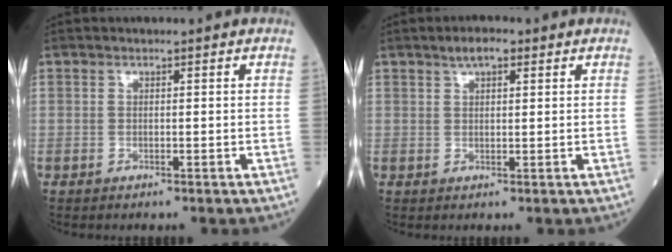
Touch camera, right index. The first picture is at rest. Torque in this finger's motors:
{"motor_torque": [0.15, 0.33, 0.16, 0.05]}